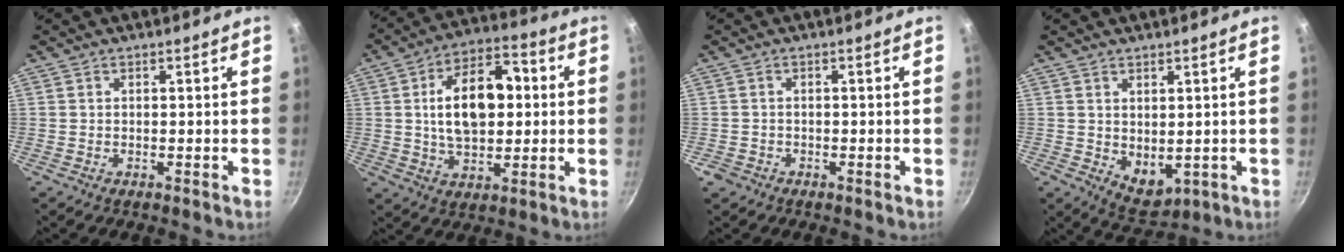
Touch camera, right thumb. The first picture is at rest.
{"total": 16.1, "force": [1.8, 9.3, 12.9], "torque": [-0.187, 0.017, 0.024]}
{"total": 1.4, "force": [-0.9, 1.1, 0.1], "torque": [0.001, 0.004, -0.018]}
{"total": 5.4, "force": [-0.3, 3.3, 4.3], "torque": [-0.052, -0.007, 0.018]}